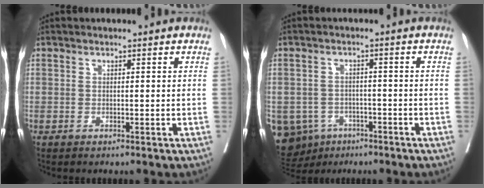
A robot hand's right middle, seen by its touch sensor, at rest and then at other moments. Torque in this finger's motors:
{"motor_torque": [1.06, -1.08, 1.05, 0.21]}